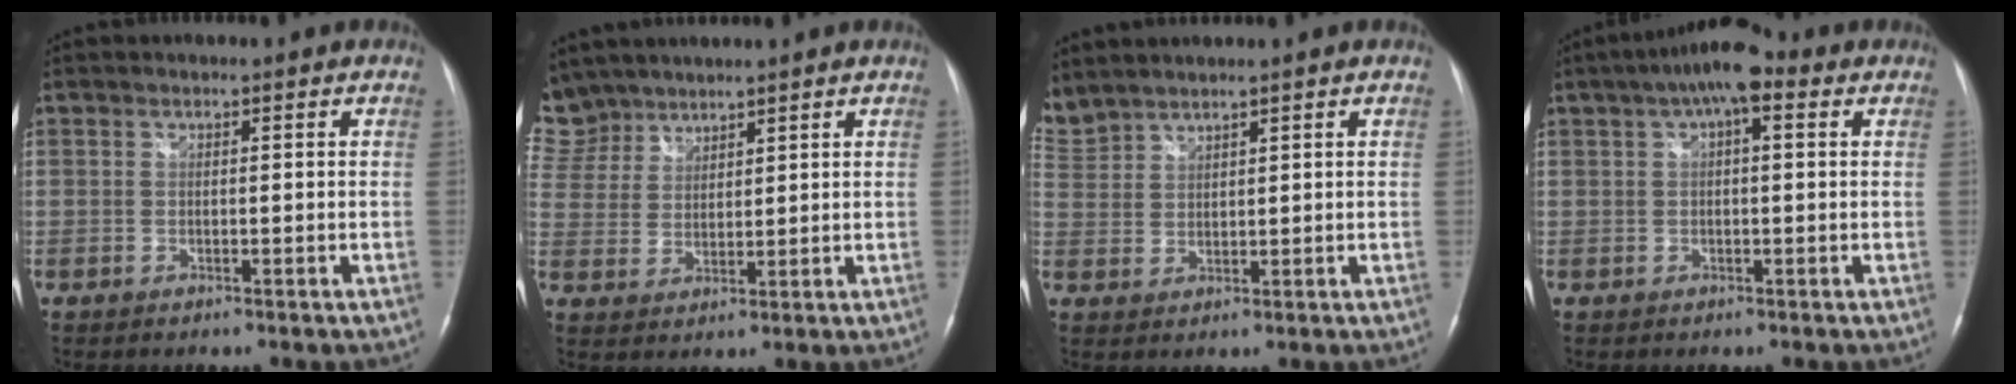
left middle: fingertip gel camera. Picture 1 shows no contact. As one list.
[{"total": 9.7, "force": [8.2, 5.1, 0.8], "torque": [-0.043, 0.017, 0.177]}, {"total": 6.2, "force": [5.8, 1.2, 1.5], "torque": [-0.060, 0.016, 0.133]}, {"total": 8.3, "force": [3.9, 2.6, 6.8], "torque": [-0.123, 0.035, 0.058]}]